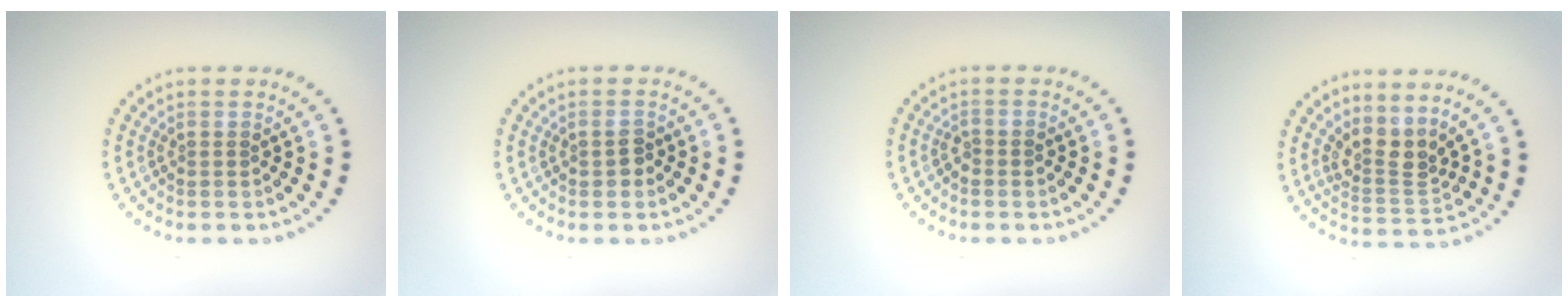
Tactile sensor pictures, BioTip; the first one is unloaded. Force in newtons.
{"total": 1.4, "press": 1.4, "slide": 0.1}
{"total": 0.9, "press": 0.9, "slide": 0.2}
{"total": 3.0, "press": 2.2, "slide": 2.1}